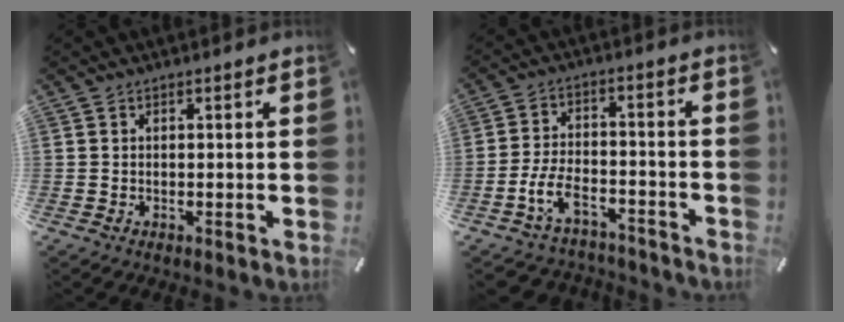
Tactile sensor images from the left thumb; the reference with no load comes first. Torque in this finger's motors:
{"motor_torque": [0.03, 2.05, 0.58, 0.72, 0.07]}